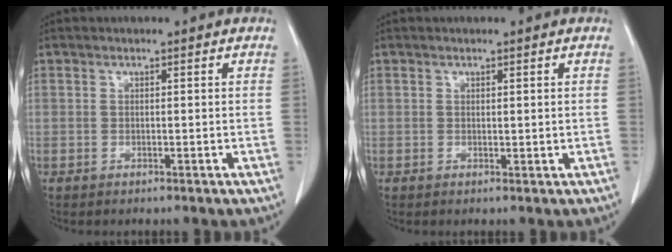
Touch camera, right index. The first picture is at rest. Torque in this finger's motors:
{"motor_torque": [-0.02, -0.12, -0.05, -0.01]}